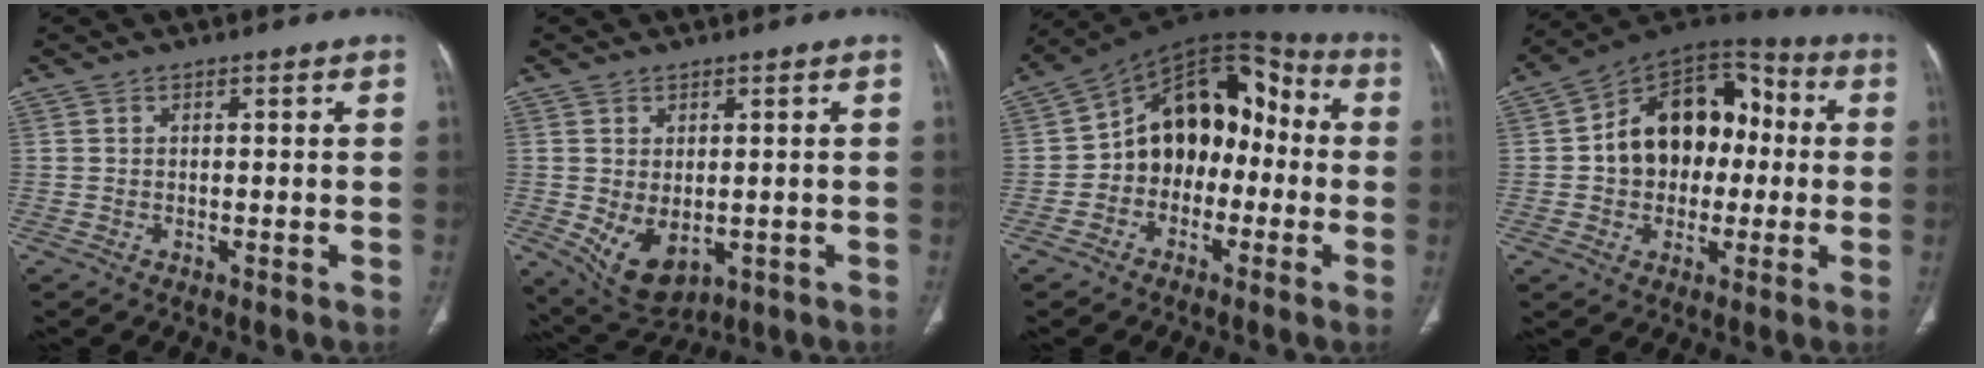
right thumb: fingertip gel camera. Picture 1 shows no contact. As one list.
[{"total": 7.8, "force": [-1.3, 5.0, 5.9], "torque": [-0.092, -0.009, 0.004]}, {"total": 15.4, "force": [-1.9, 11.1, 10.5], "torque": [-0.111, 0.059, -0.045]}, {"total": 17.9, "force": [0.4, 12.8, 12.4], "torque": [-0.137, 0.041, -0.002]}]